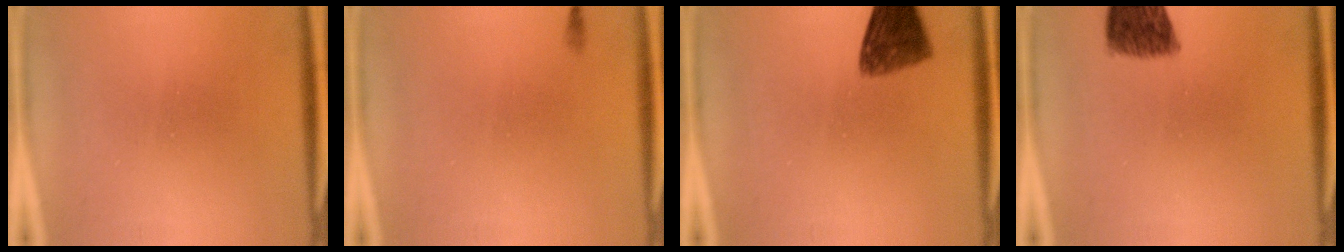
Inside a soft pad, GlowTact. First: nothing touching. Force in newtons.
{"total": 0.5}
{"total": 7.8}
{"total": 8.1}